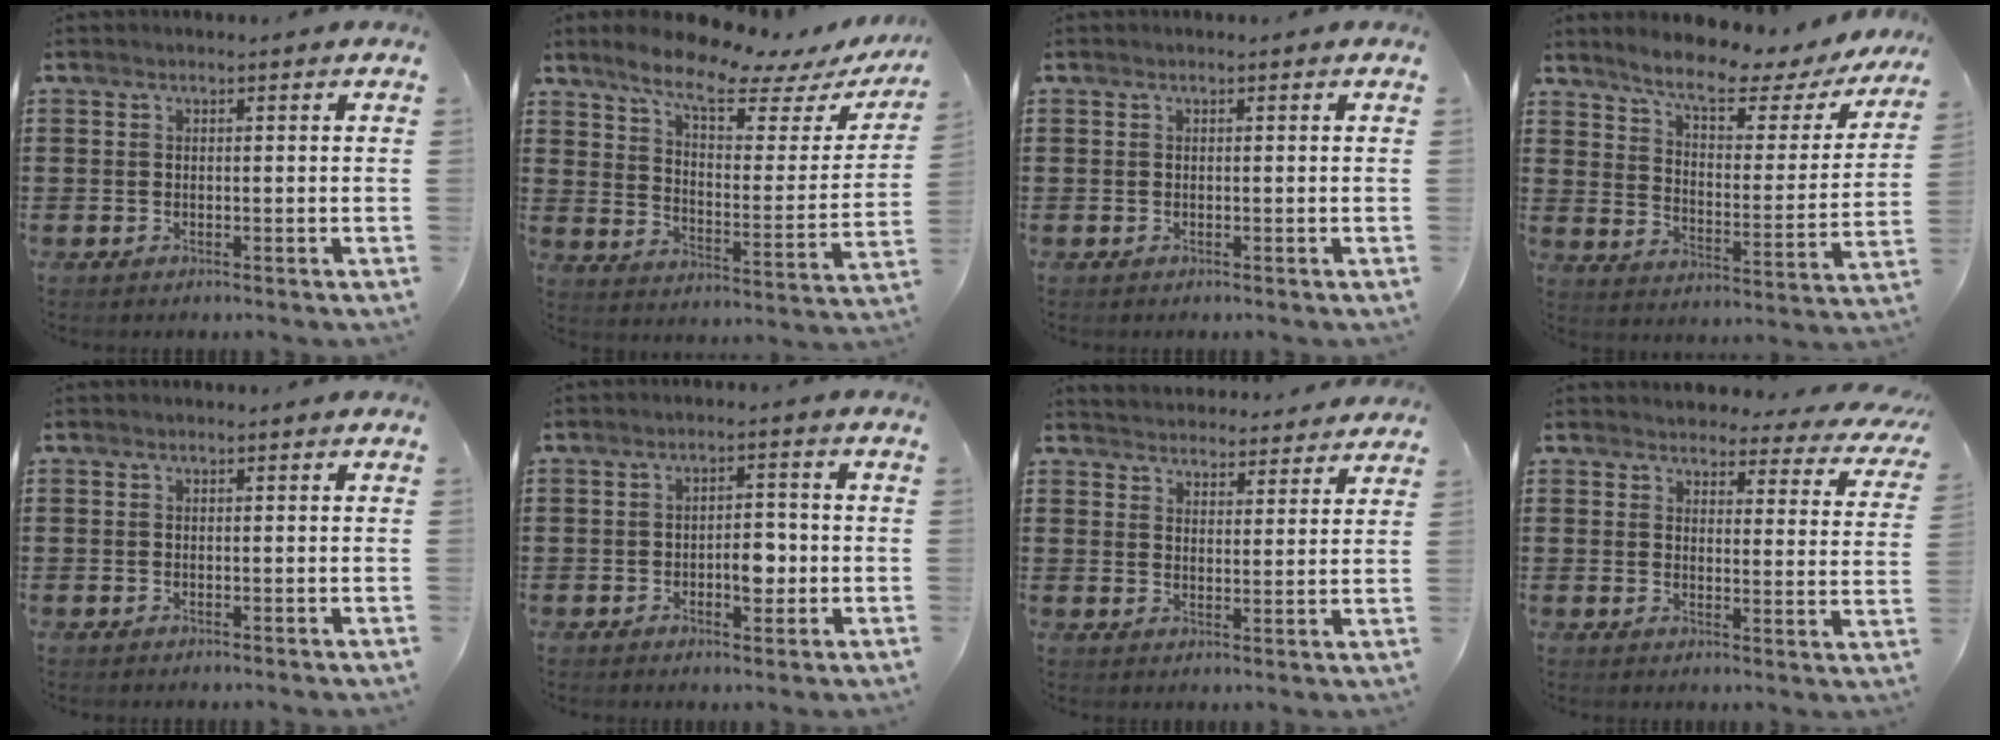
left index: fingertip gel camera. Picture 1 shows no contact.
{"total": 10.1, "force": [8.1, 1.6, 5.8], "torque": [-0.129, -0.044, 0.136]}
{"total": 0.0}
{"total": 8.0, "force": [6.4, 1.2, 4.6], "torque": [-0.100, -0.038, 0.103]}
{"total": 0.0}
{"total": 4.4, "force": [-1.0, 2.3, 3.6], "torque": [-0.050, 0.000, -0.024]}
{"total": 3.9, "force": [3.9, 0.0, -0.4], "torque": [-0.009, -0.027, 0.068]}
{"total": 3.6, "force": [3.5, 0.4, 0.7], "torque": [-0.024, -0.025, 0.057]}